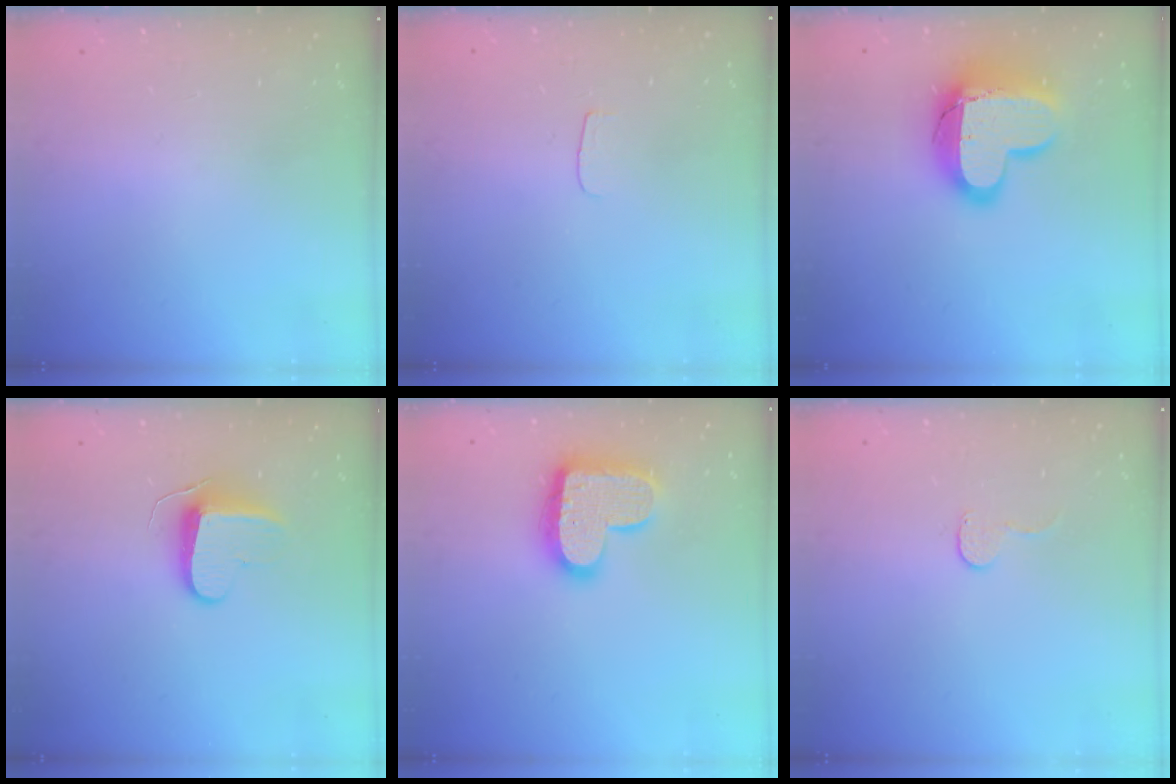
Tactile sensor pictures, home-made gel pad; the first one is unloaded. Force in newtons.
{"total": 3.5, "press": 3.4, "slide": 0.4}
{"total": 18.5, "press": 18.5, "slide": 1.2}
{"total": 9.5, "press": 9.5, "slide": 0.3}
{"total": 20.1, "press": 20.1, "slide": 1.3}
{"total": 4.6, "press": 4.6, "slide": 0.4}